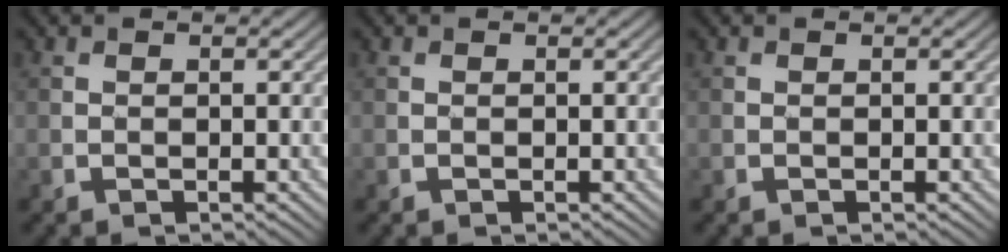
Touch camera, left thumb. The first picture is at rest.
{"total": 0.0}
{"total": 0.0}